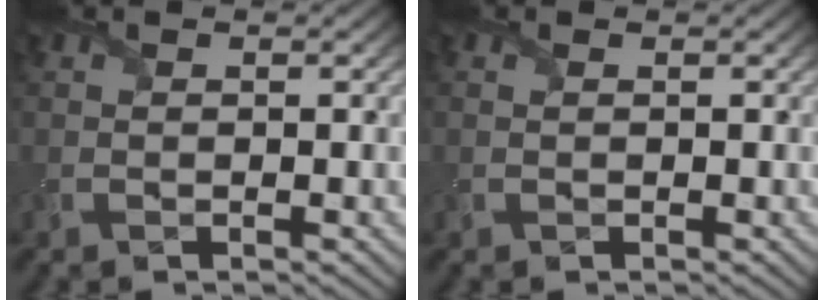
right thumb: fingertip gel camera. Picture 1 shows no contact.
{"total": 0.0}